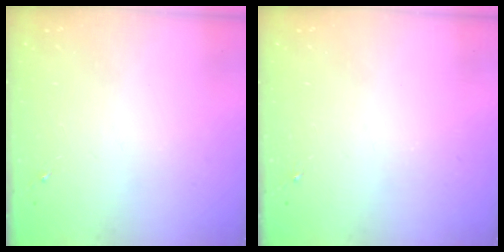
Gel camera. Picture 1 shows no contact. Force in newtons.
{"total": 0.0}